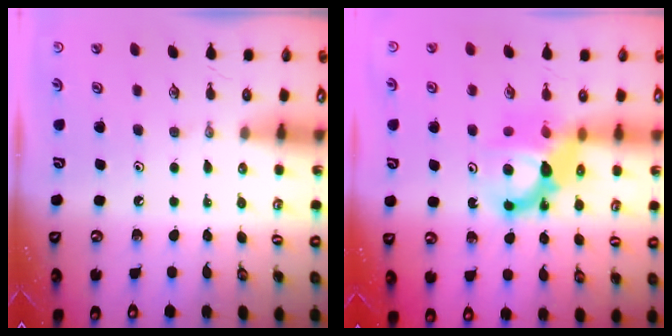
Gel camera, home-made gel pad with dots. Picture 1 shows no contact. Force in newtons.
{"total": 11.4, "press": 11.4, "slide": 1.2}